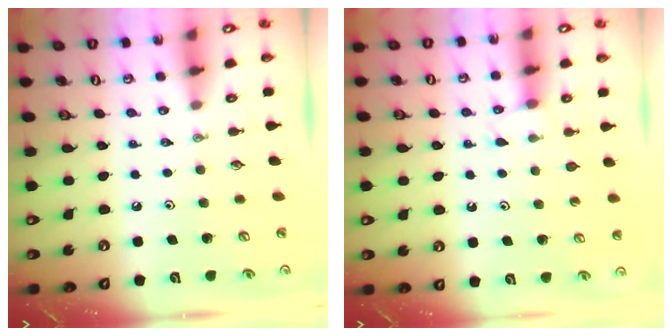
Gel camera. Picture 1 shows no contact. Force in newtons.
{"total": 5.1, "press": 5.1, "slide": 0.5}